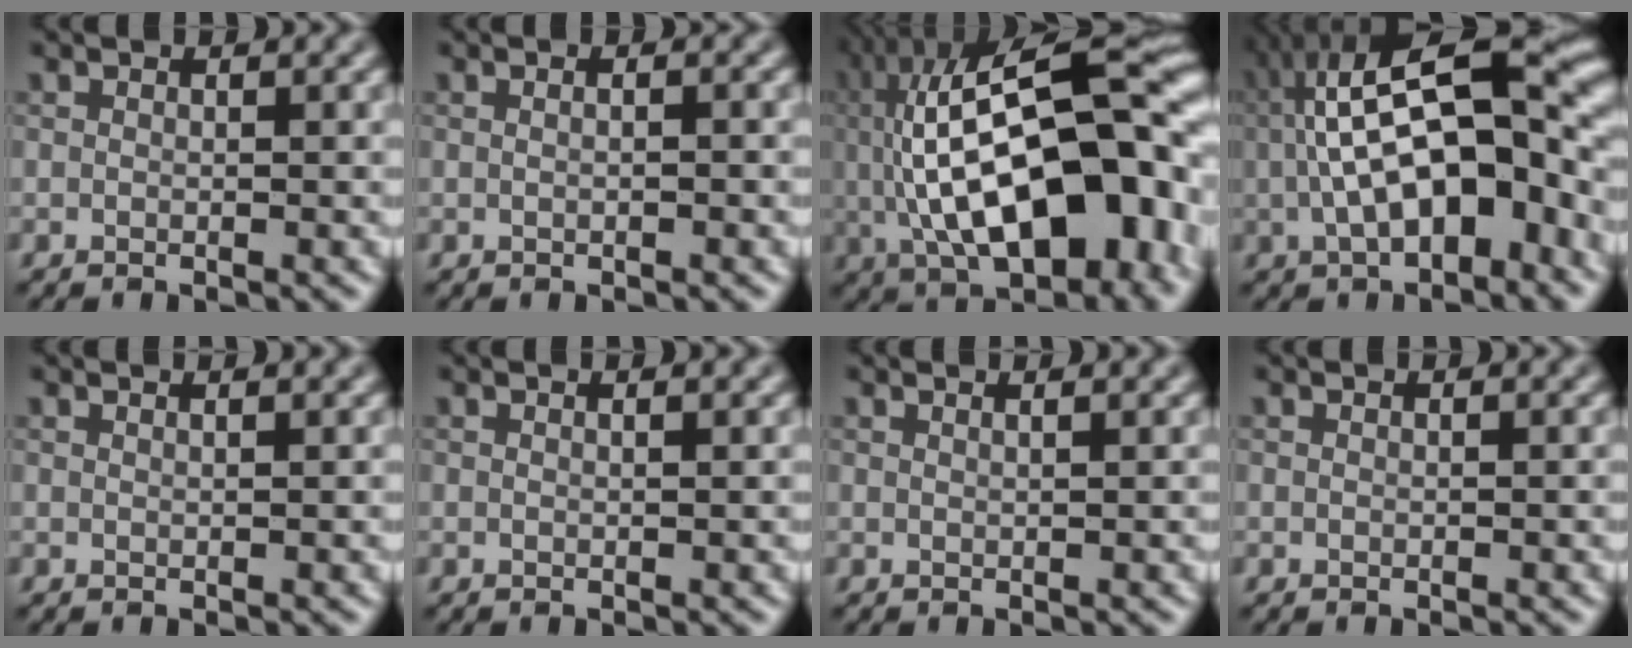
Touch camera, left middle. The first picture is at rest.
{"total": 2.8, "force": [0.8, 1.5, 2.2], "torque": [-0.017, 0.028, -0.019]}
{"total": 17.7, "force": [0.4, 8.0, 15.7], "torque": [-0.234, 0.019, 0.006]}
{"total": 15.0, "force": [-0.4, 6.6, 13.5], "torque": [-0.196, 0.038, -0.014]}
{"total": 1.4, "force": [1.0, 0.5, 0.8], "torque": [-0.005, -0.001, 0.000]}
{"total": 1.0, "force": [0.5, 0.4, 0.8], "torque": [-0.006, 0.000, 0.000]}
{"total": 2.1, "force": [1.3, 0.9, 1.3], "torque": [0.002, 0.000, -0.007]}
{"total": 0.0}